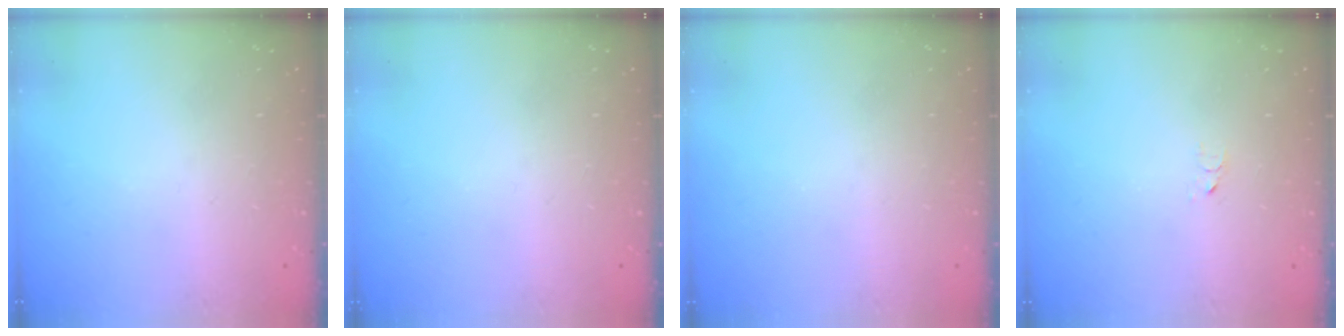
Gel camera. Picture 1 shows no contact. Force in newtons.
{"total": 0.0}
{"total": 0.0}
{"total": 2.5, "press": 2.5, "slide": 0.2}